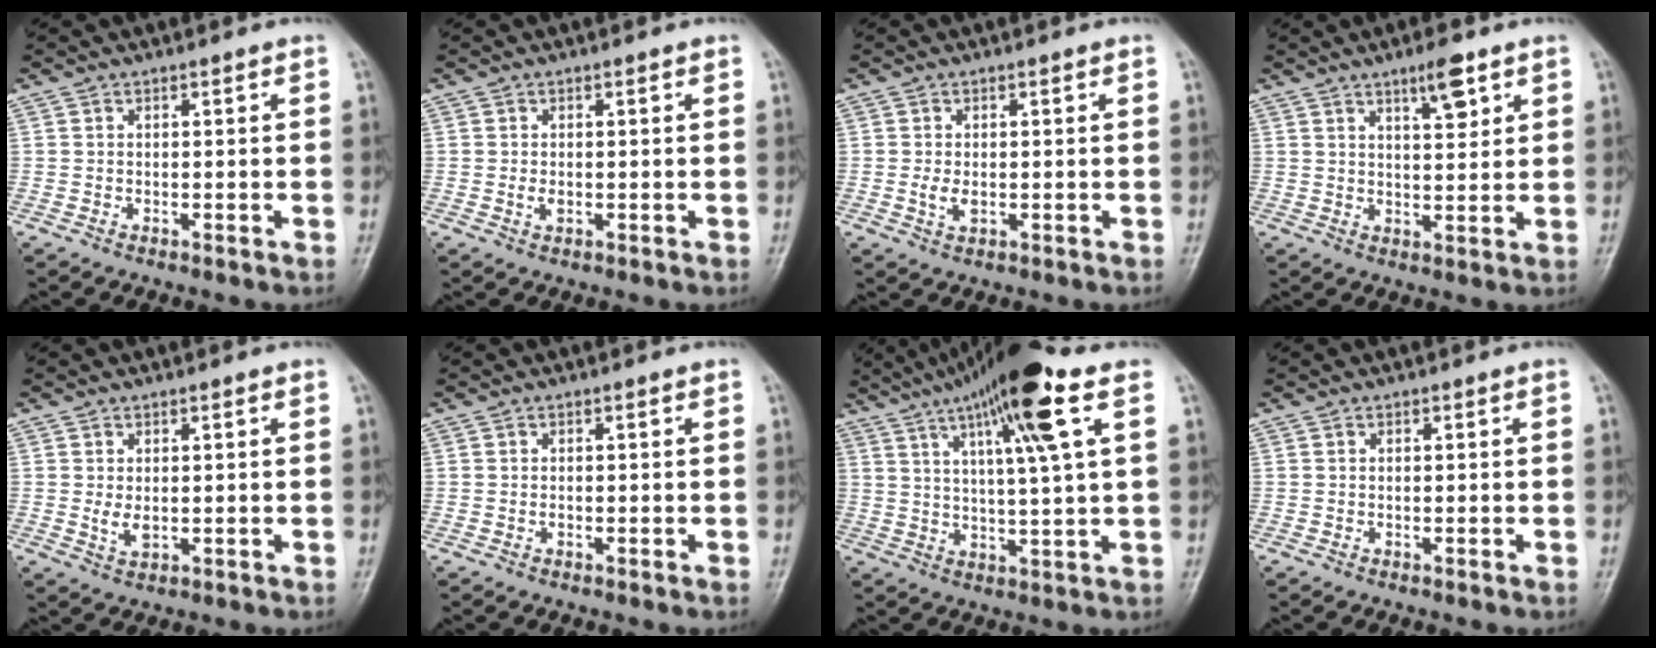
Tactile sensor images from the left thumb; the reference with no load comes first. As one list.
[{"total": 1.8, "force": [0.1, 1.0, 1.5], "torque": [-0.022, 0.000, 0.003]}, {"total": 2.8, "force": [0.1, 1.5, 2.4], "torque": [-0.046, -0.006, 0.003]}, {"total": 5.7, "force": [3.4, 1.6, 4.2], "torque": [-0.056, -0.022, 0.054]}, {"total": 3.3, "force": [0.6, 1.6, 2.8], "torque": [-0.044, -0.008, 0.016]}, {"total": 0.6, "force": [0.0, 0.3, 0.5], "torque": [-0.005, 0.002, 0.001]}, {"total": 16.5, "force": [8.0, 1.7, 14.3], "torque": [-0.236, -0.006, 0.128]}, {"total": 0.0}]